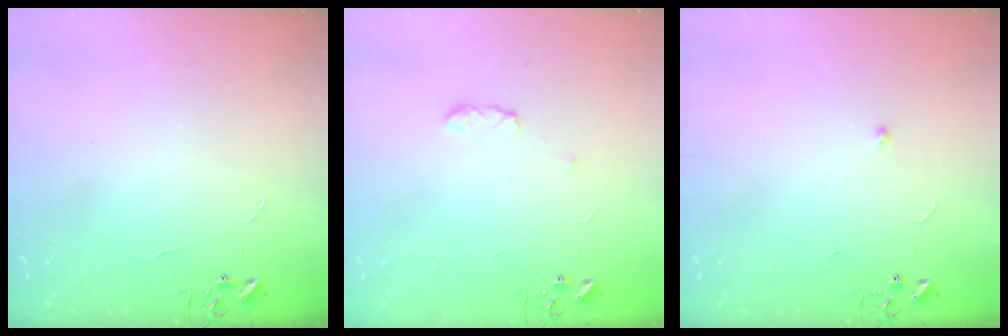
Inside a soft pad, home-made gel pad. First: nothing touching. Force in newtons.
{"total": 4.9, "press": 4.9, "slide": 0.8}
{"total": 4.6, "press": 4.5, "slide": 0.7}